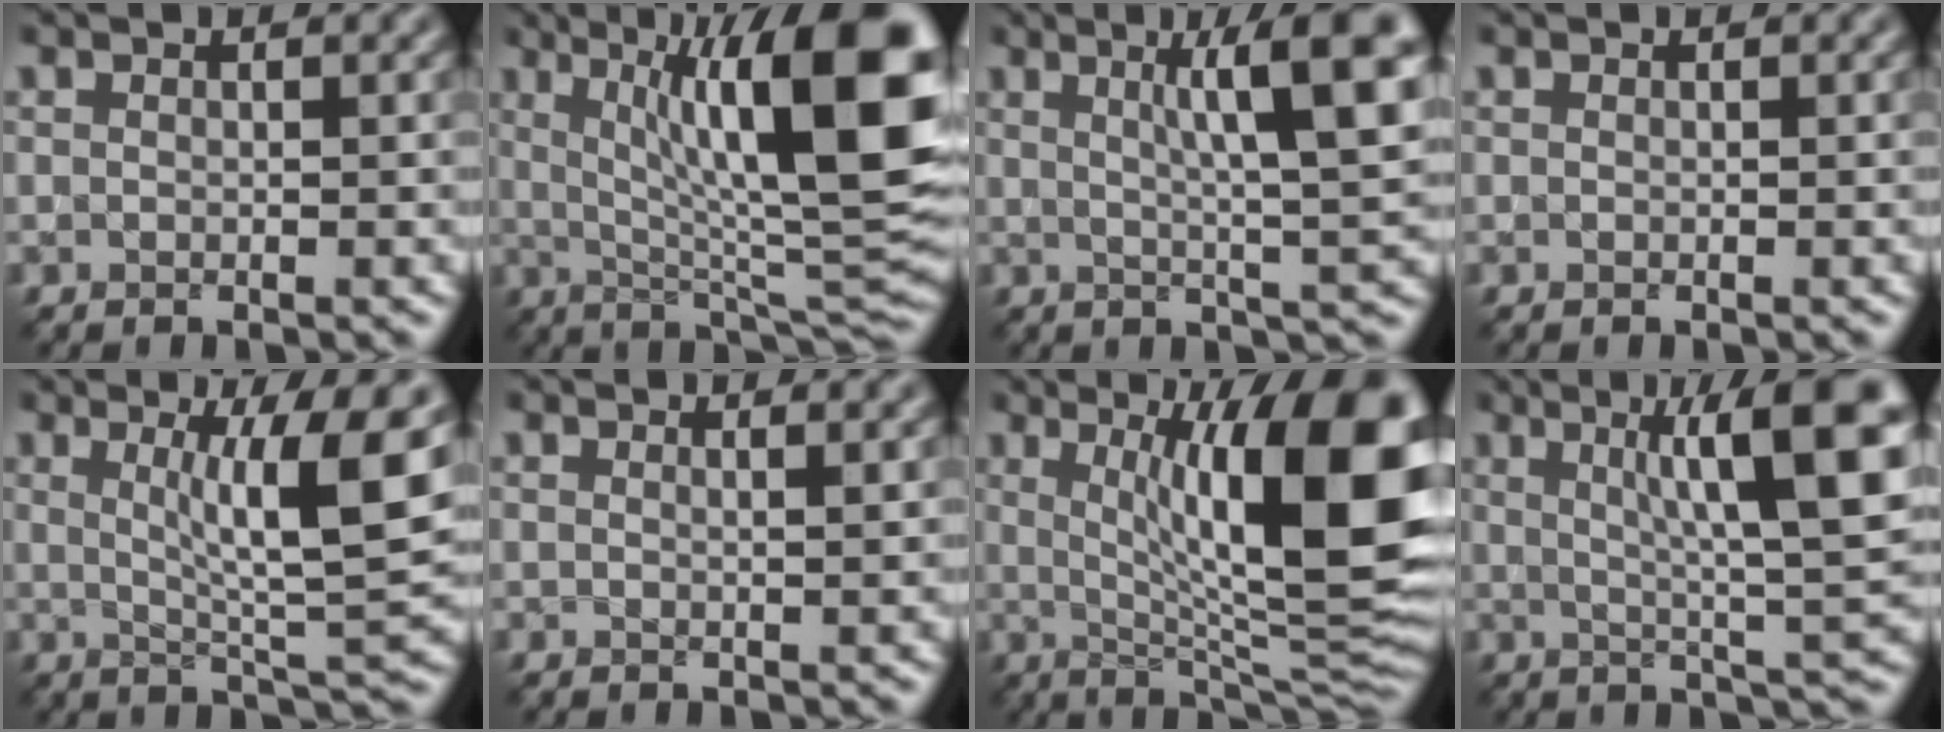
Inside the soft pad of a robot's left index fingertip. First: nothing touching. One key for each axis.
{"total": 14.8, "fx": 4.0, "fy": 3.6, "fz": 13.8, "tx": -0.180, "ty": 0.006, "tz": 0.062}
{"total": 8.9, "fx": 2.8, "fy": 1.5, "fz": 8.3, "tx": -0.098, "ty": 0.007, "tz": 0.041}
{"total": 0.0}
{"total": 8.4, "fx": 2.2, "fy": 1.4, "fz": 8.0, "tx": -0.111, "ty": -0.009, "tz": 0.038}
{"total": 1.3, "fx": 0.8, "fy": 0.5, "fz": 0.9, "tx": -0.005, "ty": 0.002, "tz": 0.005}
{"total": 14.6, "fx": 2.9, "fy": 3.7, "fz": 13.8, "tx": -0.172, "ty": -0.004, "tz": 0.044}
{"total": 10.8, "fx": 3.1, "fy": 1.9, "fz": 10.2, "tx": -0.128, "ty": 0.007, "tz": 0.045}